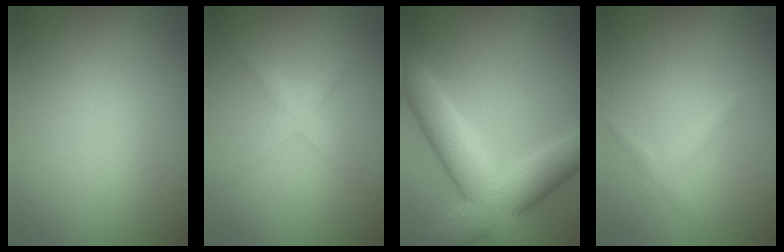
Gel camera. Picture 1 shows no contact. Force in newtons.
{"total": 1.7, "press": 1.7, "slide": 0.1}
{"total": 8.7, "press": 8.7, "slide": 0.4}
{"total": 1.0, "press": 1.0, "slide": 0.0}